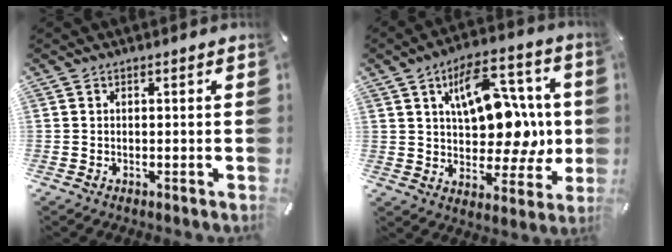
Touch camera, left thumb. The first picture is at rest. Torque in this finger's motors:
{"motor_torque": [2.55, 2.46, 0.49, -0.28, 0.20]}